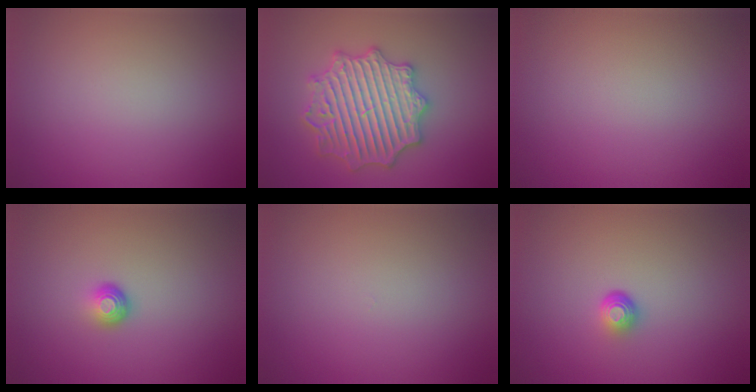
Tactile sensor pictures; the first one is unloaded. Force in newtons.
{"total": 6.8, "press": 6.7, "slide": 1.1}
{"total": 0.0}
{"total": 1.6, "press": 1.0, "slide": 1.2}
{"total": 0.0}
{"total": 1.5, "press": 0.9, "slide": 1.2}